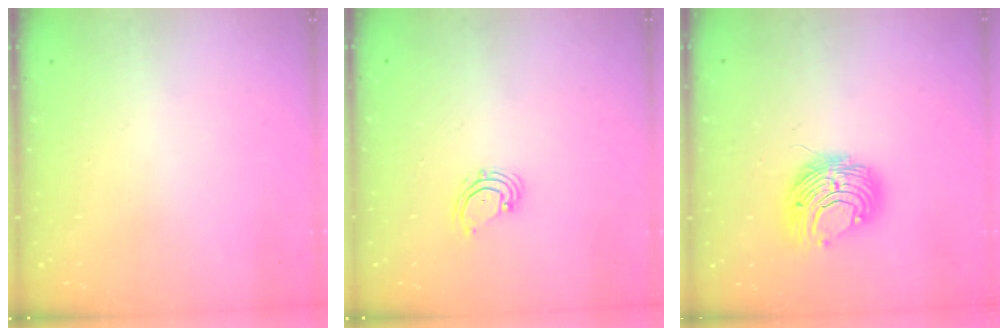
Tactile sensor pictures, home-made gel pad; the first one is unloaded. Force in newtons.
{"total": 2.5, "press": 2.4, "slide": 0.4}
{"total": 8.9, "press": 8.9, "slide": 0.1}